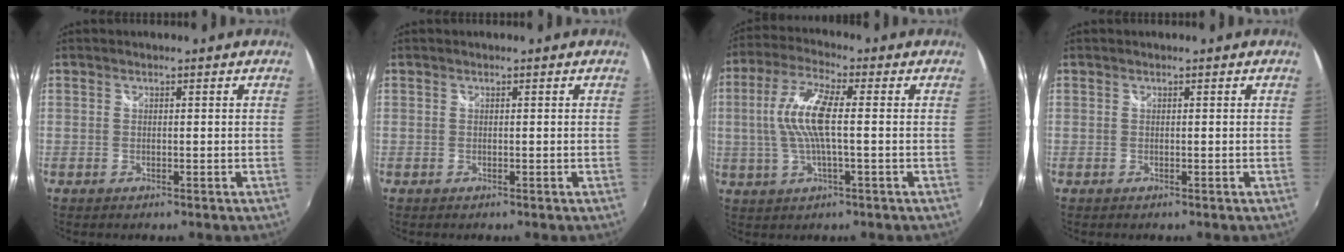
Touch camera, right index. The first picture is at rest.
{"total": 0.0}
{"total": 10.1, "force": [0.2, 2.2, 9.8], "torque": [-0.196, 0.004, 0.005]}
{"total": 0.0}